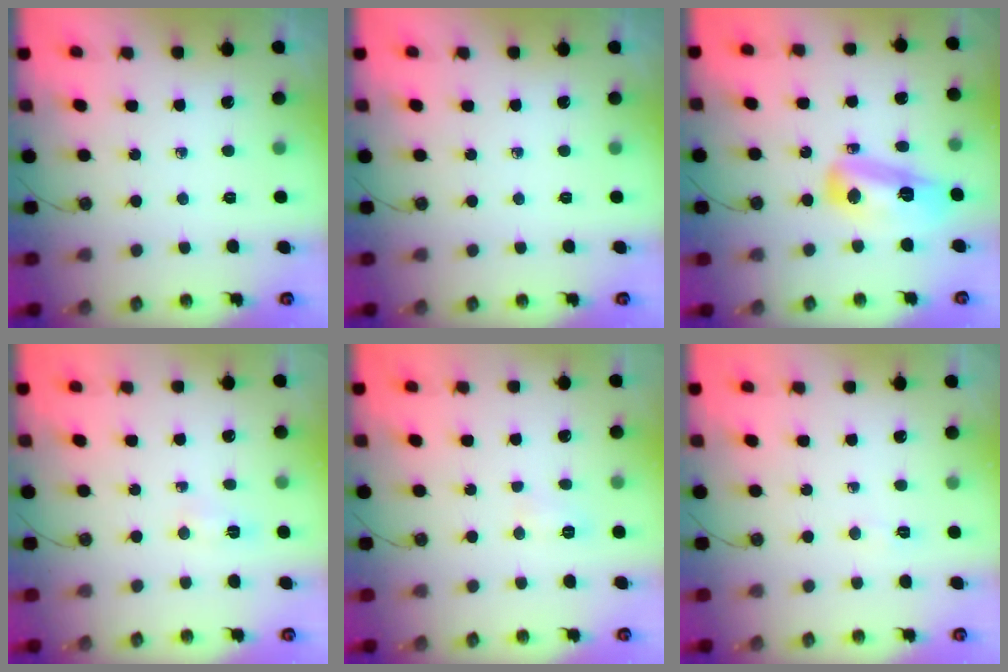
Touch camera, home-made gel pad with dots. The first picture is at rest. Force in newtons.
{"total": 0.0}
{"total": 12.5, "press": 12.5, "slide": 1.2}
{"total": 2.6, "press": 2.6, "slide": 0.3}
{"total": 5.8, "press": 5.8, "slide": 0.6}
{"total": 14.1, "press": 4.2, "slide": 13.5}